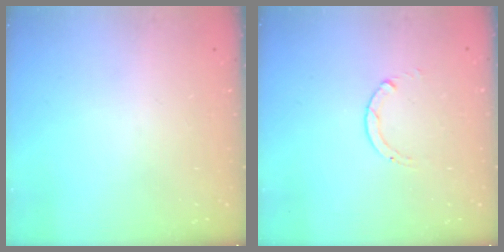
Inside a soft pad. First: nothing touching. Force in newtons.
{"total": 0.8, "press": 0.7, "slide": 0.1}